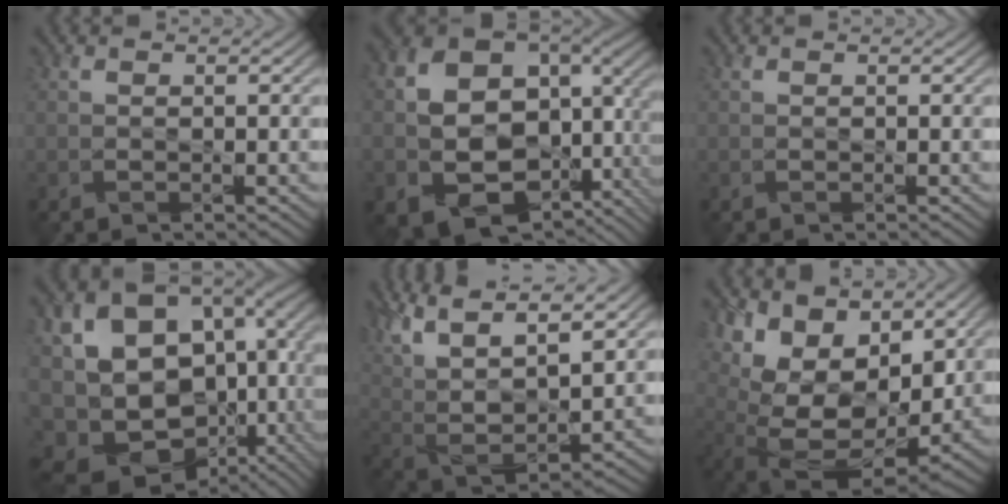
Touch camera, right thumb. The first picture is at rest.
{"total": 16.6, "force": [-1.1, 12.5, 10.8], "torque": [-0.211, -0.060, 0.031]}
{"total": 0.0}
{"total": 18.2, "force": [-1.6, 14.3, 11.2], "torque": [-0.218, -0.053, 0.046]}
{"total": 16.3, "force": [9.8, 6.4, 11.3], "torque": [-0.288, 0.026, 0.171]}
{"total": 13.1, "force": [4.0, 8.6, 9.0], "torque": [-0.184, 0.009, 0.079]}